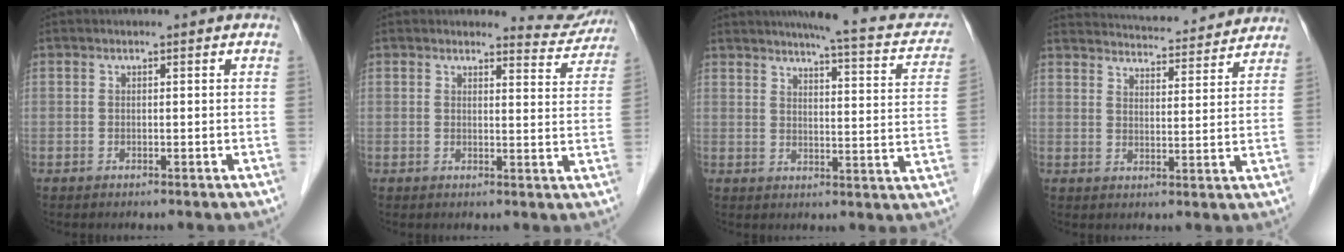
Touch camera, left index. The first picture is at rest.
{"total": 4.9, "force": [4.8, 0.8, -0.7], "torque": [0.014, -0.032, 0.040]}
{"total": 14.5, "force": [11.8, 2.8, 8.1], "torque": [-0.091, -0.004, 0.125]}
{"total": 19.7, "force": [18.8, 3.2, 5.0], "torque": [-0.076, 0.011, 0.245]}